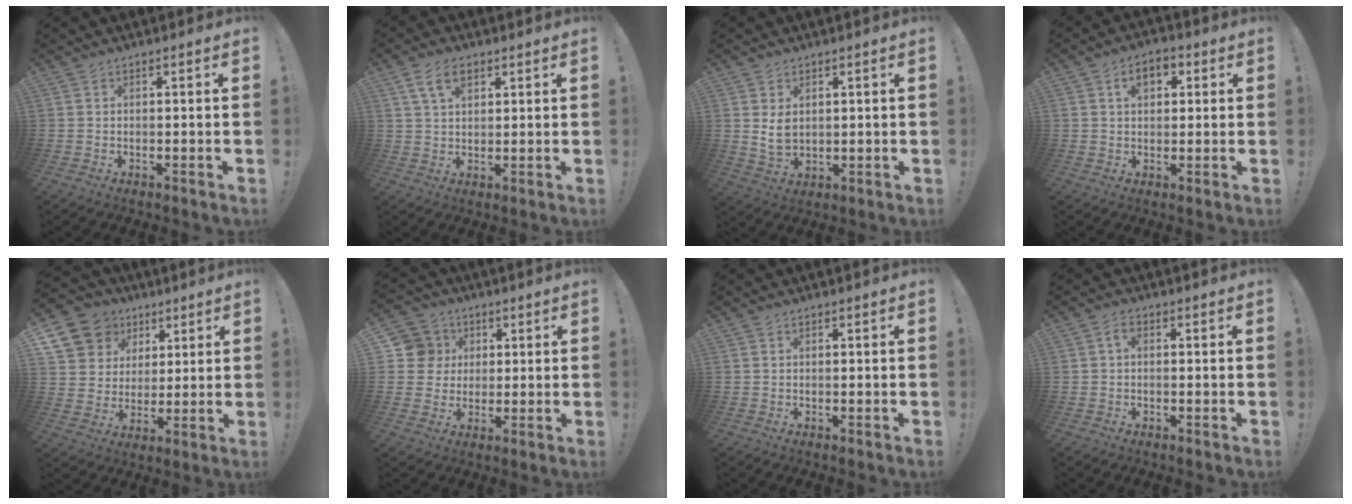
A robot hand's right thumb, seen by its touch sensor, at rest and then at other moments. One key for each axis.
{"total": 7.7, "fx": 3.8, "fy": 4.4, "fz": 5.0, "tx": -0.081, "ty": -0.003, "tz": 0.072}
{"total": 5.9, "fx": 2.1, "fy": 4.2, "fz": 3.5, "tx": -0.061, "ty": -0.006, "tz": 0.036}
{"total": 6.2, "fx": 2.1, "fy": 4.3, "fz": 4.0, "tx": -0.056, "ty": 0.008, "tz": 0.036}
{"total": 12.5, "fx": 6.4, "fy": 10.2, "fz": 3.3, "tx": -0.057, "ty": -0.035, "tz": 0.136}
{"total": 9.5, "fx": 1.8, "fy": 9.1, "fz": 2.0, "tx": -0.020, "ty": -0.001, "tz": 0.041}
{"total": 0.0}
{"total": 2.0, "fx": 0.0, "fy": 1.1, "fz": 1.7, "tx": -0.030, "ty": 0.006, "tz": -0.002}